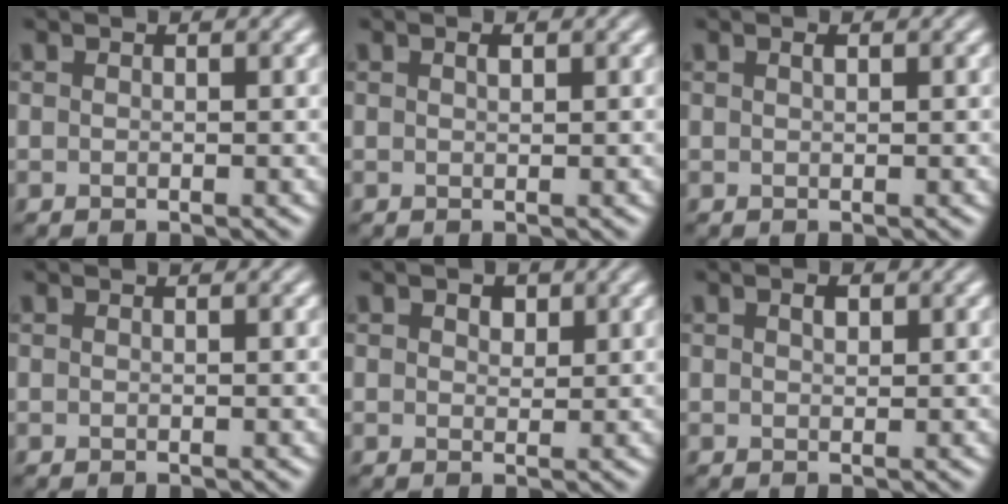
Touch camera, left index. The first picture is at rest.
{"total": 0.6, "force": [0.4, 0.2, 0.5], "torque": [-0.010, 0.001, 0.007]}
{"total": 0.5, "force": [0.3, 0.2, 0.4], "torque": [-0.008, 0.002, 0.006]}
{"total": 0.0}
{"total": 1.7, "force": [0.9, 1.0, 0.9], "torque": [-0.011, -0.001, 0.016]}
{"total": 1.1, "force": [0.5, 0.6, 0.8], "torque": [-0.014, 0.001, 0.010]}